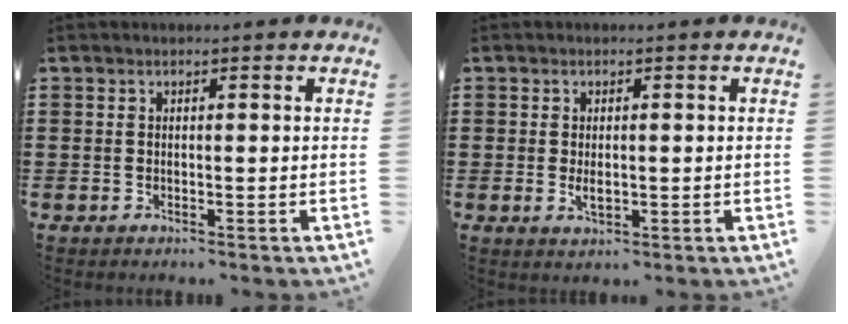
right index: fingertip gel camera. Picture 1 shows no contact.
{"total": 1.9, "force": [0.0, 0.9, 1.7], "torque": [-0.034, -0.001, 0.000]}